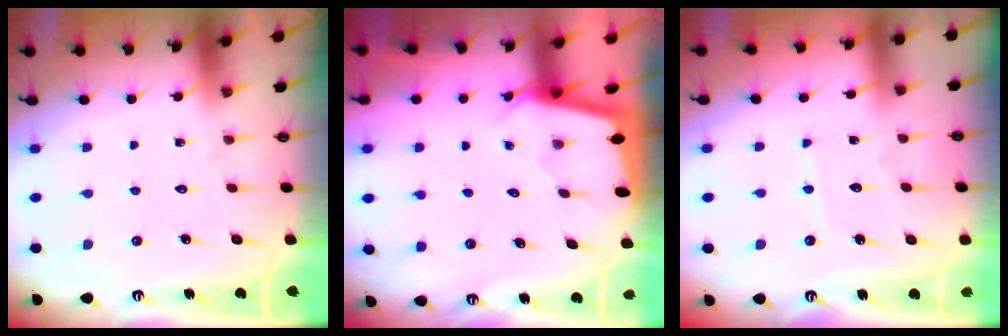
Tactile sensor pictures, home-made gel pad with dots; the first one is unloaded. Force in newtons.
{"total": 1.9, "press": 1.9, "slide": 0.1}
{"total": 3.4, "press": 3.4, "slide": 0.5}